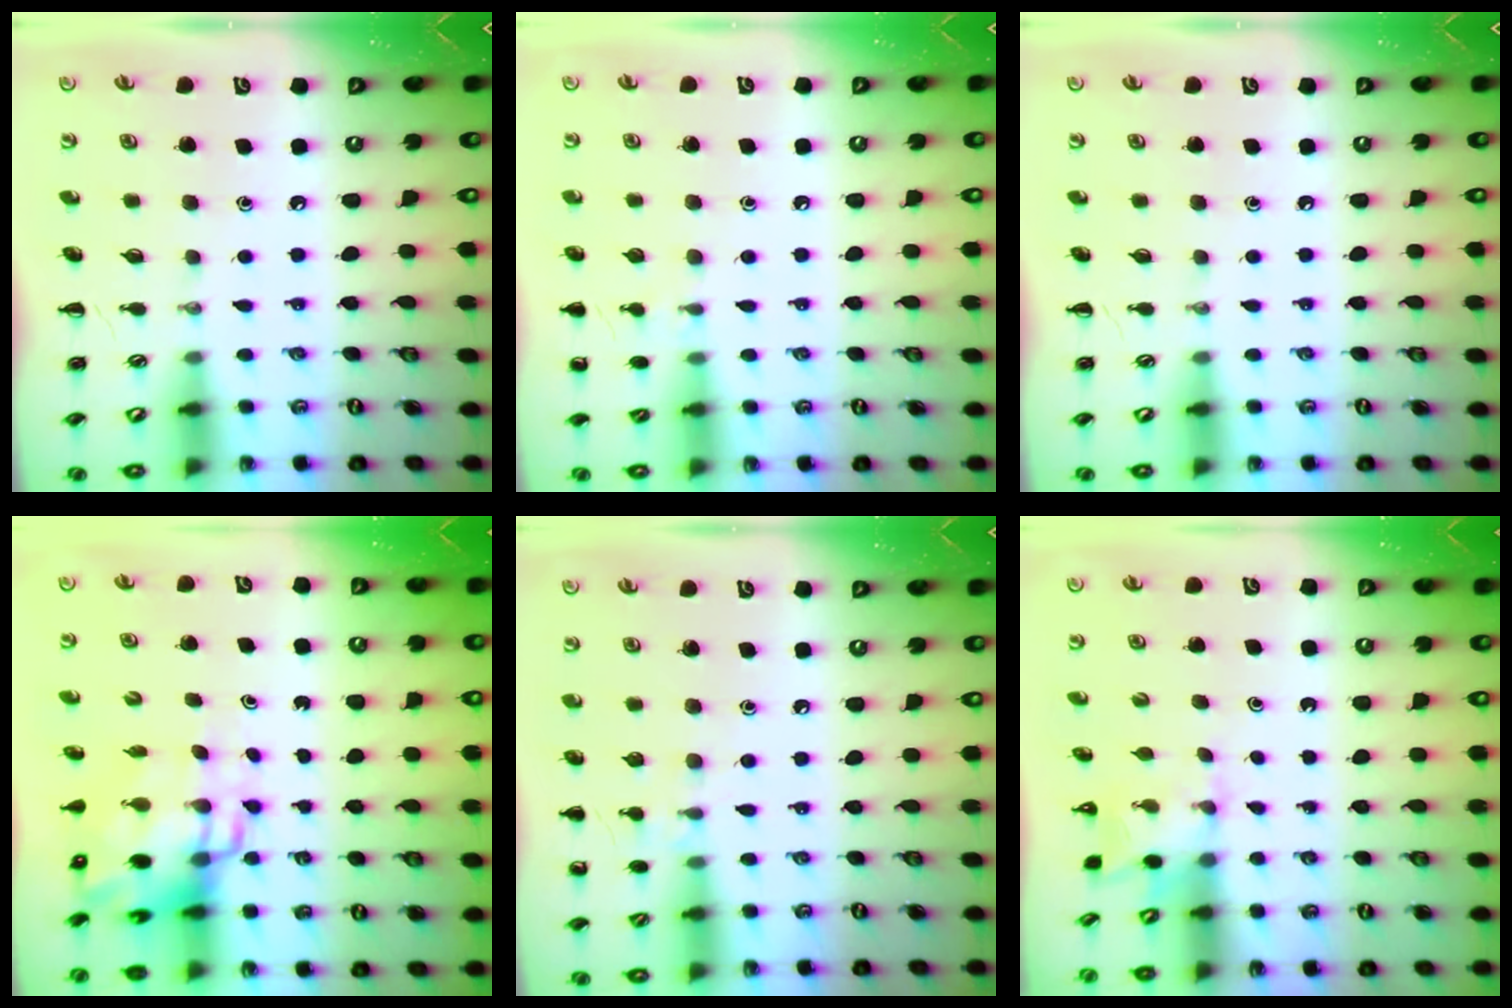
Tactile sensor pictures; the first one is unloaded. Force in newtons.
{"total": 6.6, "press": 6.4, "slide": 1.9}
{"total": 0.0}
{"total": 9.3, "press": 9.0, "slide": 2.4}
{"total": 6.8, "press": 6.5, "slide": 2.1}
{"total": 2.2, "press": 2.1, "slide": 0.7}